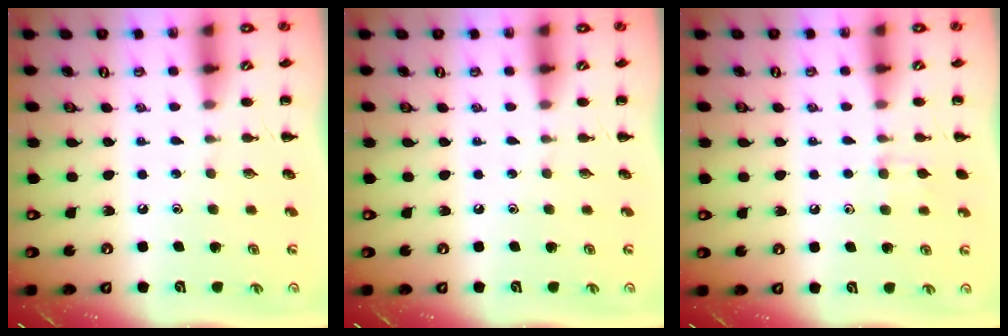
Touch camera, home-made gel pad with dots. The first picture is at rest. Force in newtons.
{"total": 0.0}
{"total": 6.9, "press": 6.6, "slide": 2.0}